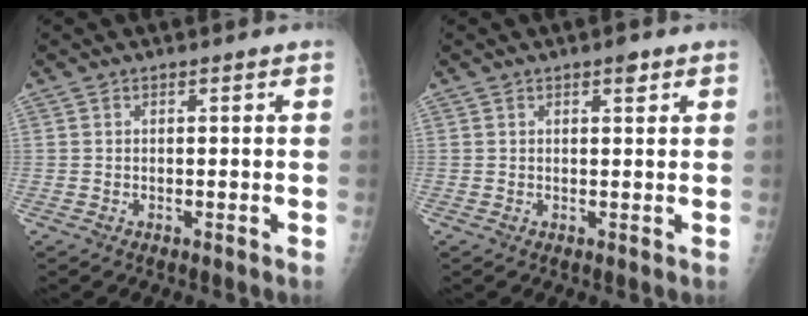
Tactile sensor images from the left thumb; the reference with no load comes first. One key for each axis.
{"total": 1.7, "fx": 1.0, "fy": 0.6, "fz": 1.1, "tx": -0.010, "ty": -0.003, "tz": 0.013}